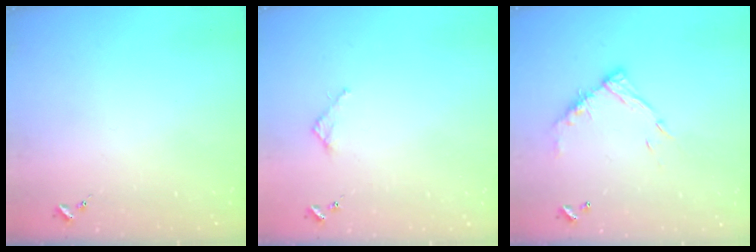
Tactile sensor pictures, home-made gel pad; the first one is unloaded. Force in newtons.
{"total": 2.7, "press": 2.7, "slide": 0.2}
{"total": 12.1, "press": 12.1, "slide": 1.1}